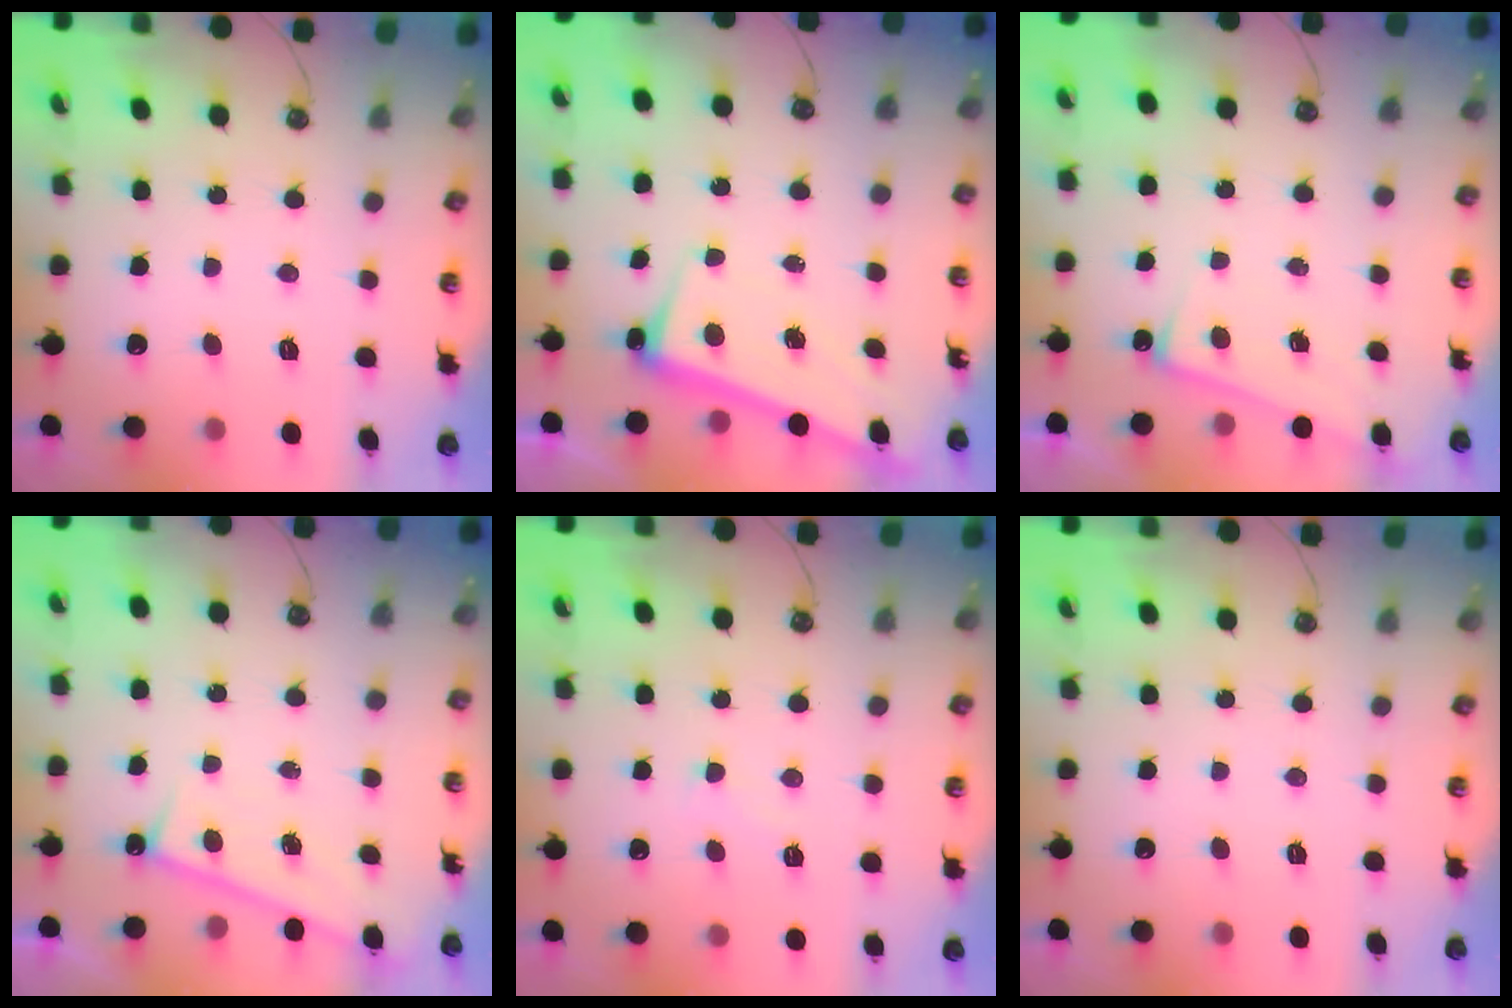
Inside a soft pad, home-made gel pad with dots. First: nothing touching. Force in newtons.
{"total": 2.7, "press": 2.5, "slide": 0.9}
{"total": 2.5, "press": 2.5, "slide": 0.4}
{"total": 0.6, "press": 0.1, "slide": 0.6}
{"total": 1.4, "press": 1.3, "slide": 0.4}
{"total": 0.0}